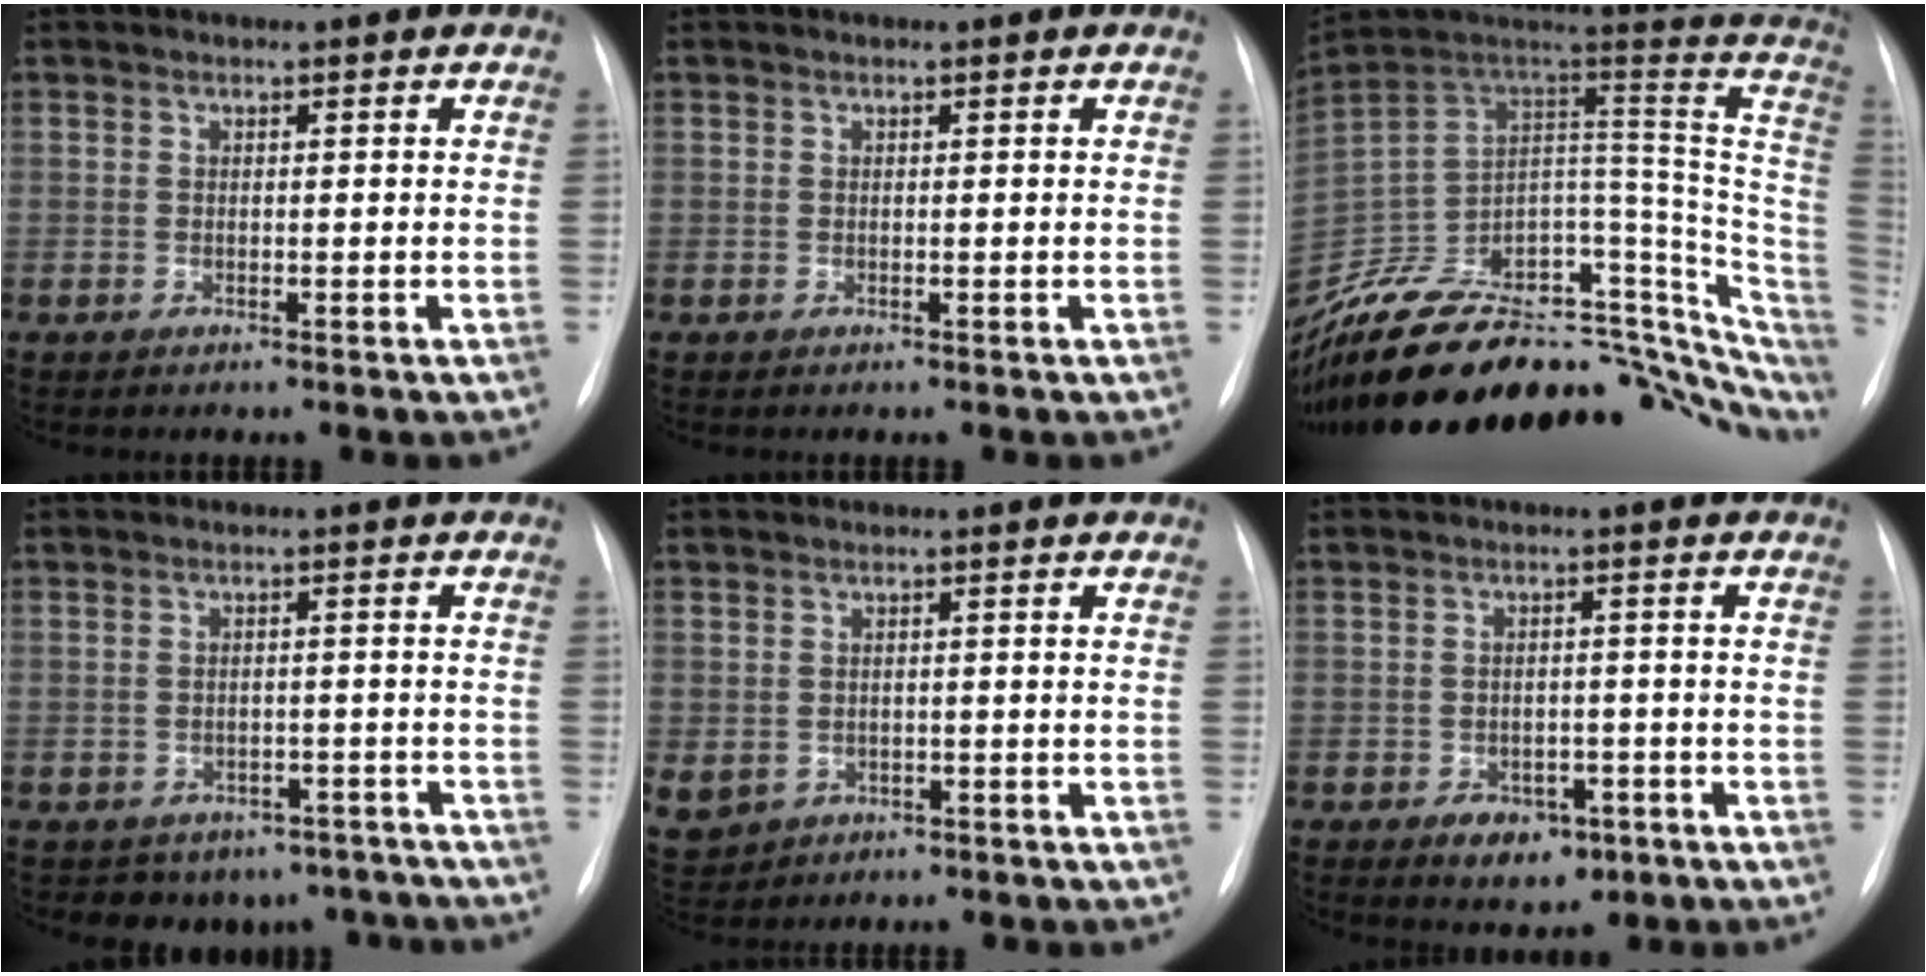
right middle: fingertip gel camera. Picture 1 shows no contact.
{"total": 0.0}
{"total": 31.1, "force": [-22.0, 11.0, 19.1], "torque": [-0.215, 0.035, -0.323]}
{"total": 8.3, "force": [-6.5, 5.2, 0.6], "torque": [0.006, 0.022, -0.067]}
{"total": 8.9, "force": [-3.3, 7.7, 3.2], "torque": [-0.102, 0.002, -0.038]}
{"total": 5.0, "force": [-2.8, 3.3, 2.7], "torque": [-0.034, 0.006, -0.029]}